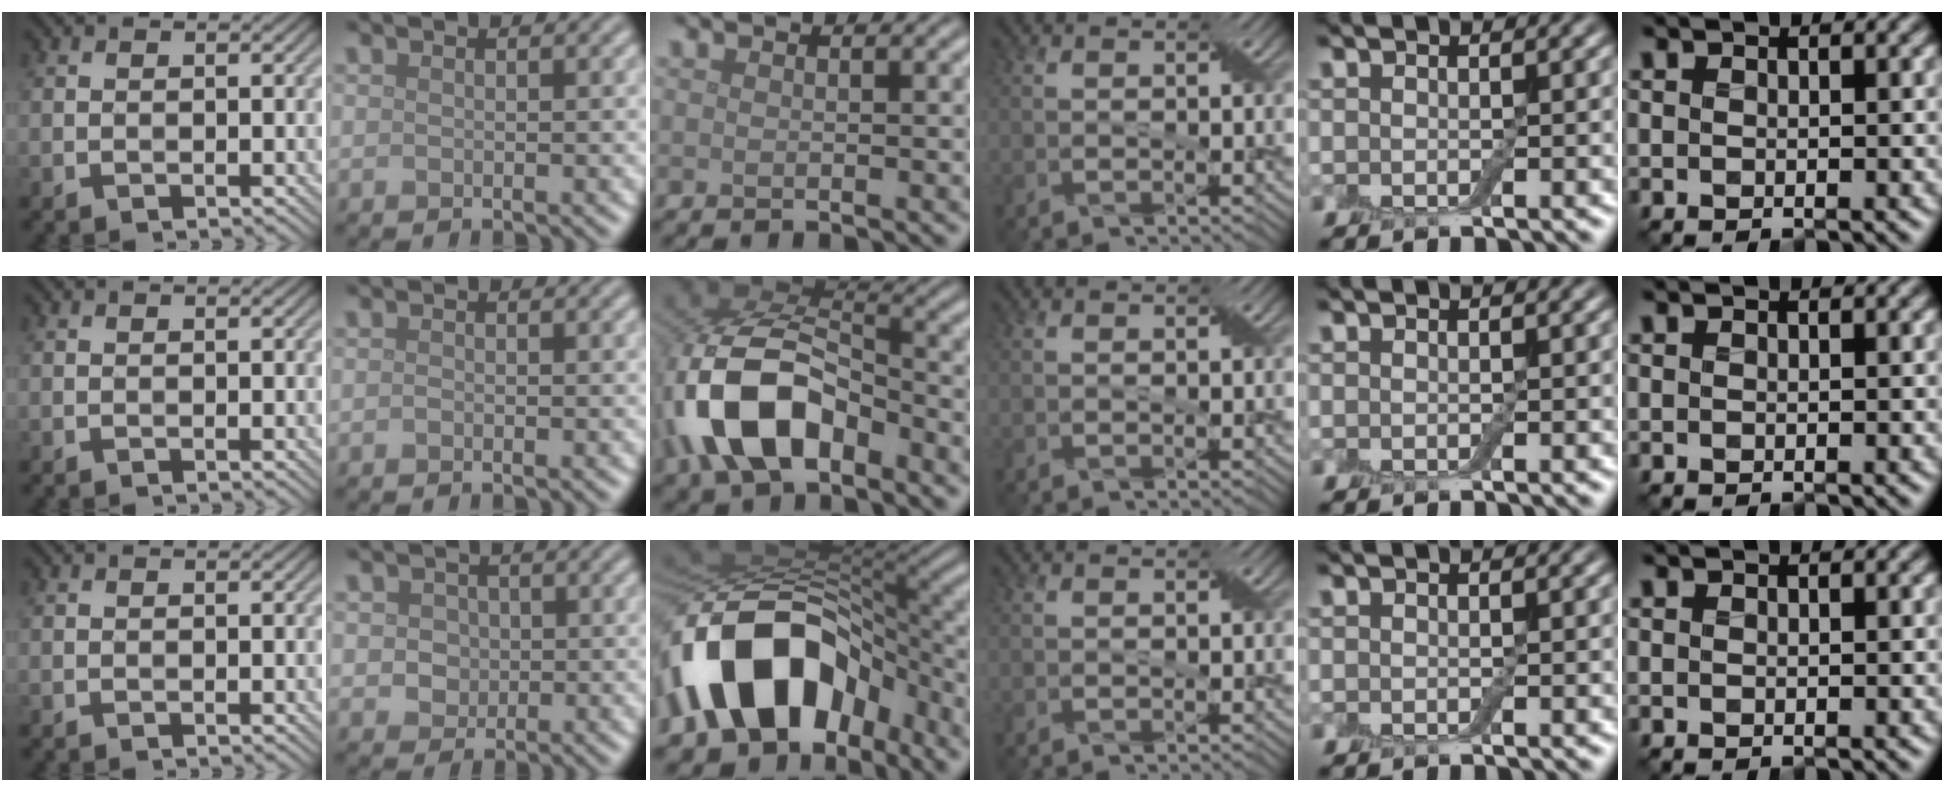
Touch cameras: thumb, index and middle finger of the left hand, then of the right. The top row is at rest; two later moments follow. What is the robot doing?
{"motion": "extract", "object": "drawer"}